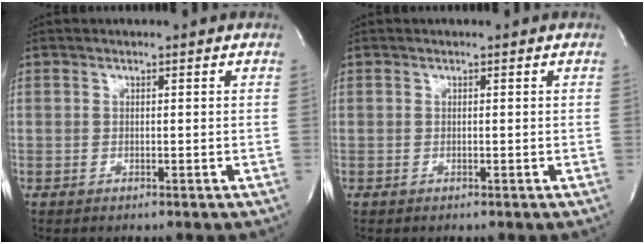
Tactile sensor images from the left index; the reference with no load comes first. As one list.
[{"total": 0.0}]